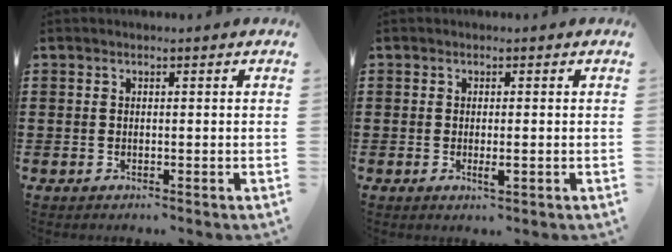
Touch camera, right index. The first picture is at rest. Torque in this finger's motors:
{"motor_torque": [0.07, 0.09, 0.04, 0.02]}